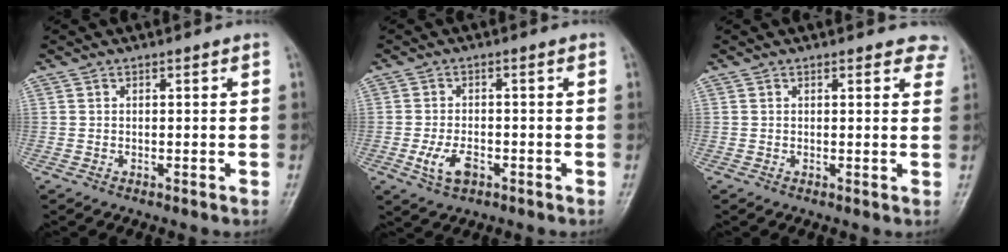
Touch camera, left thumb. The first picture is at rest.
{"total": 4.8, "force": [-1.9, 2.6, 3.5], "torque": [-0.072, 0.004, -0.032]}
{"total": 4.1, "force": [3.5, 1.7, 1.2], "torque": [0.015, -0.013, 0.021]}